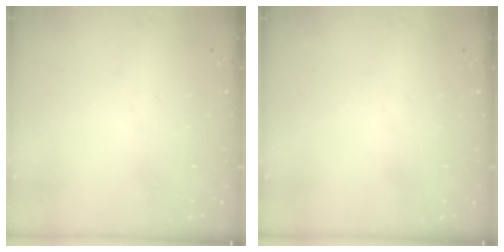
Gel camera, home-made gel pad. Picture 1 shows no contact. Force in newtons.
{"total": 0.0}